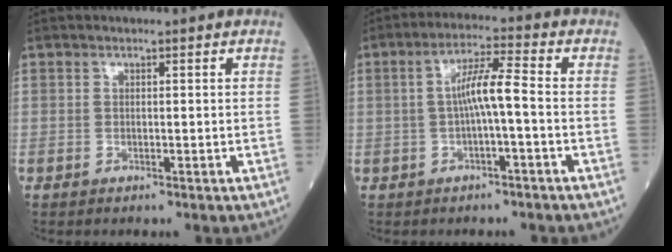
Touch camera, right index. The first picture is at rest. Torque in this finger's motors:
{"motor_torque": [0.62, -0.27, 0.42, 0.12]}